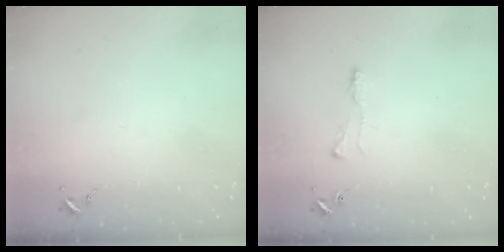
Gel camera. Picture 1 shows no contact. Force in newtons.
{"total": 4.3, "press": 4.3, "slide": 0.5}